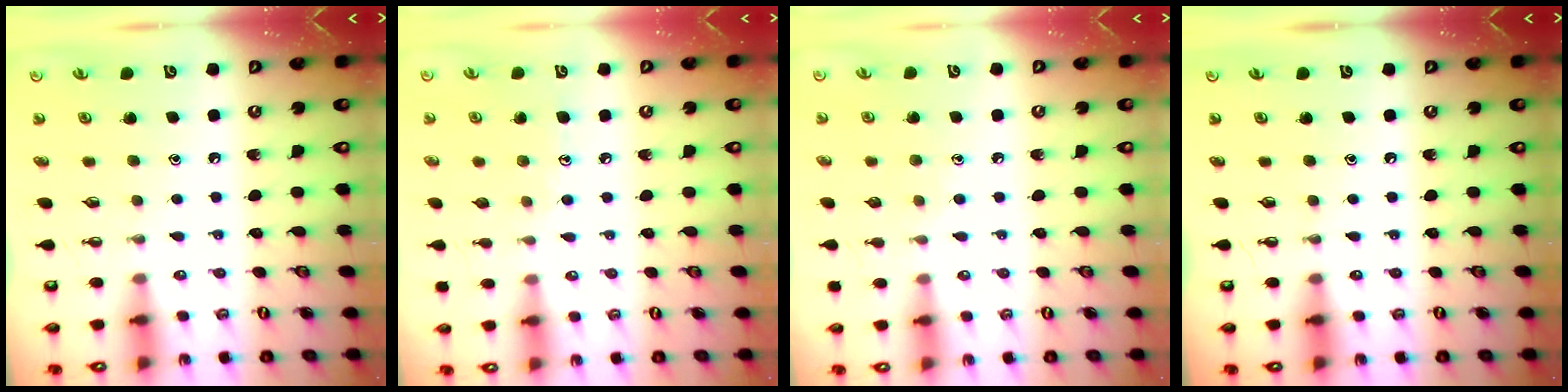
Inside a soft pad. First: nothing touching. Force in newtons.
{"total": 5.4, "press": 5.4, "slide": 0.5}
{"total": 4.6, "press": 4.6, "slide": 0.5}
{"total": 0.0}